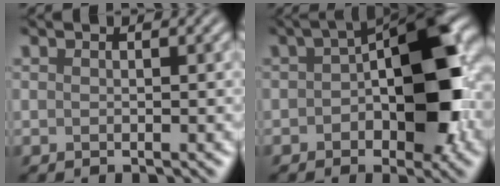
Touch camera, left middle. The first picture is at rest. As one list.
[{"total": 9.2, "force": [-0.9, 4.2, 8.1], "torque": [-0.114, 0.018, -0.008]}]